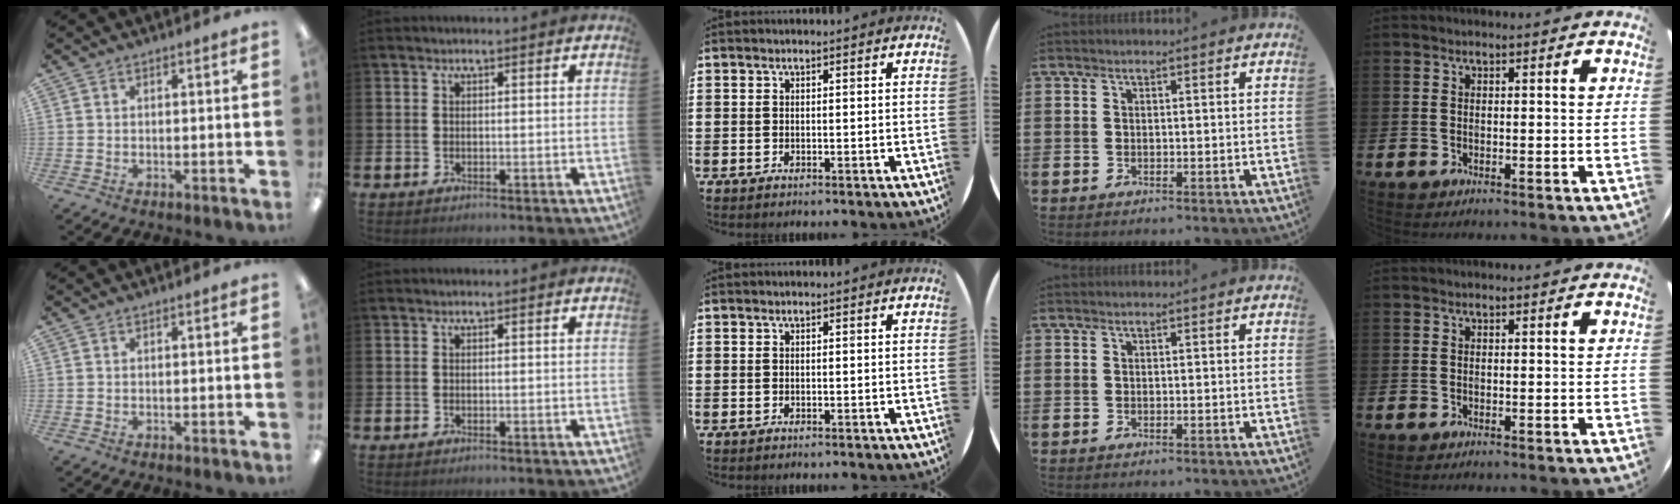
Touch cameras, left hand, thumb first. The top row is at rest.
{}